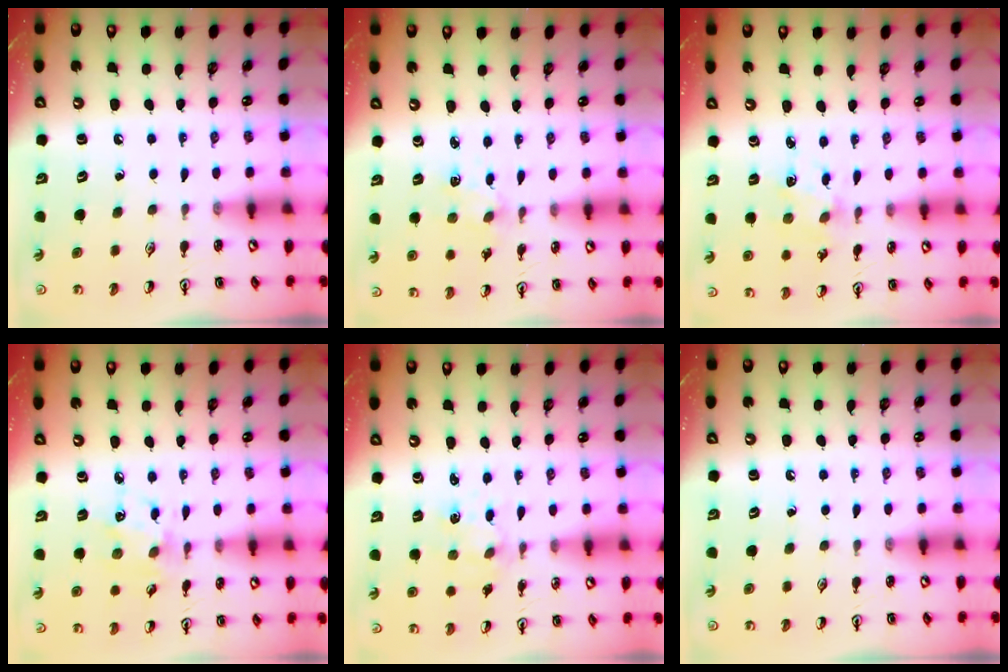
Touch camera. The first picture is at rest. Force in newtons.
{"total": 1.9, "press": 1.9, "slide": 0.3}
{"total": 2.4, "press": 2.4, "slide": 0.0}
{"total": 5.9, "press": 5.7, "slide": 1.6}
{"total": 3.0, "press": 3.0, "slide": 0.3}
{"total": 0.0}